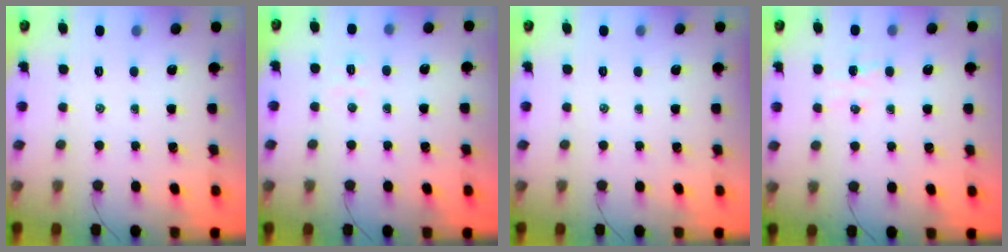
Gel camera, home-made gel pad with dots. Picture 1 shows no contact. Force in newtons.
{"total": 3.6, "press": 3.4, "slide": 1.1}
{"total": 0.0}
{"total": 4.3, "press": 4.2, "slide": 1.0}